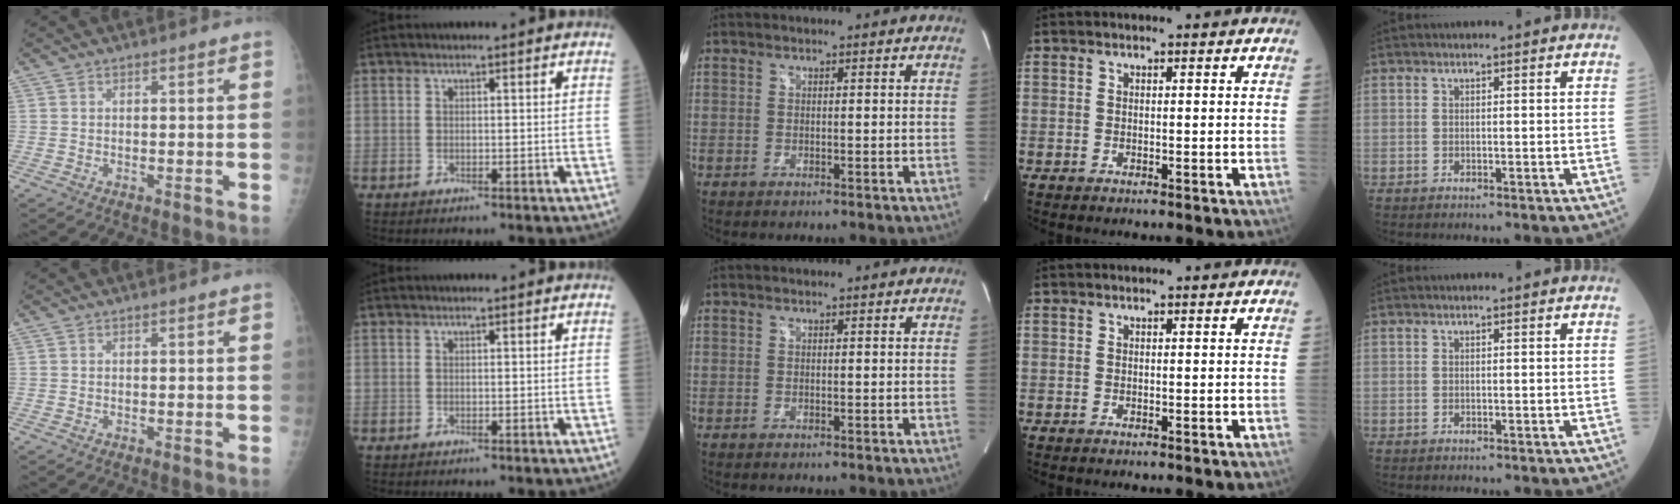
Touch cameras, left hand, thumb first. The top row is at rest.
{}